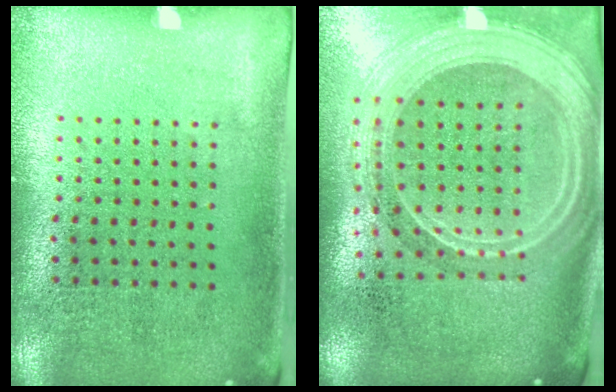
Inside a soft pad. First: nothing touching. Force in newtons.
{"total": 2.7, "press": 2.2, "slide": 1.5}